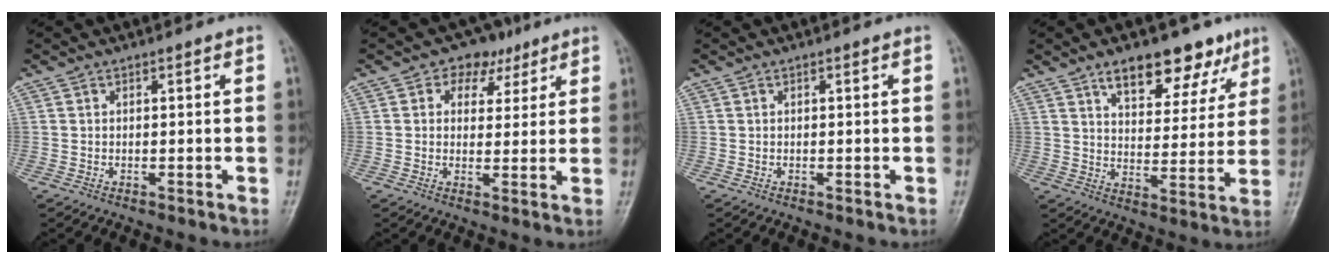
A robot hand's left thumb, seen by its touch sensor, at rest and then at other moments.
{"total": 6.1, "force": [3.2, 4.8, 2.0], "torque": [0.010, -0.005, 0.043]}
{"total": 0.0}
{"total": 13.3, "force": [8.6, 6.7, 7.6], "torque": [-0.059, -0.043, 0.129]}